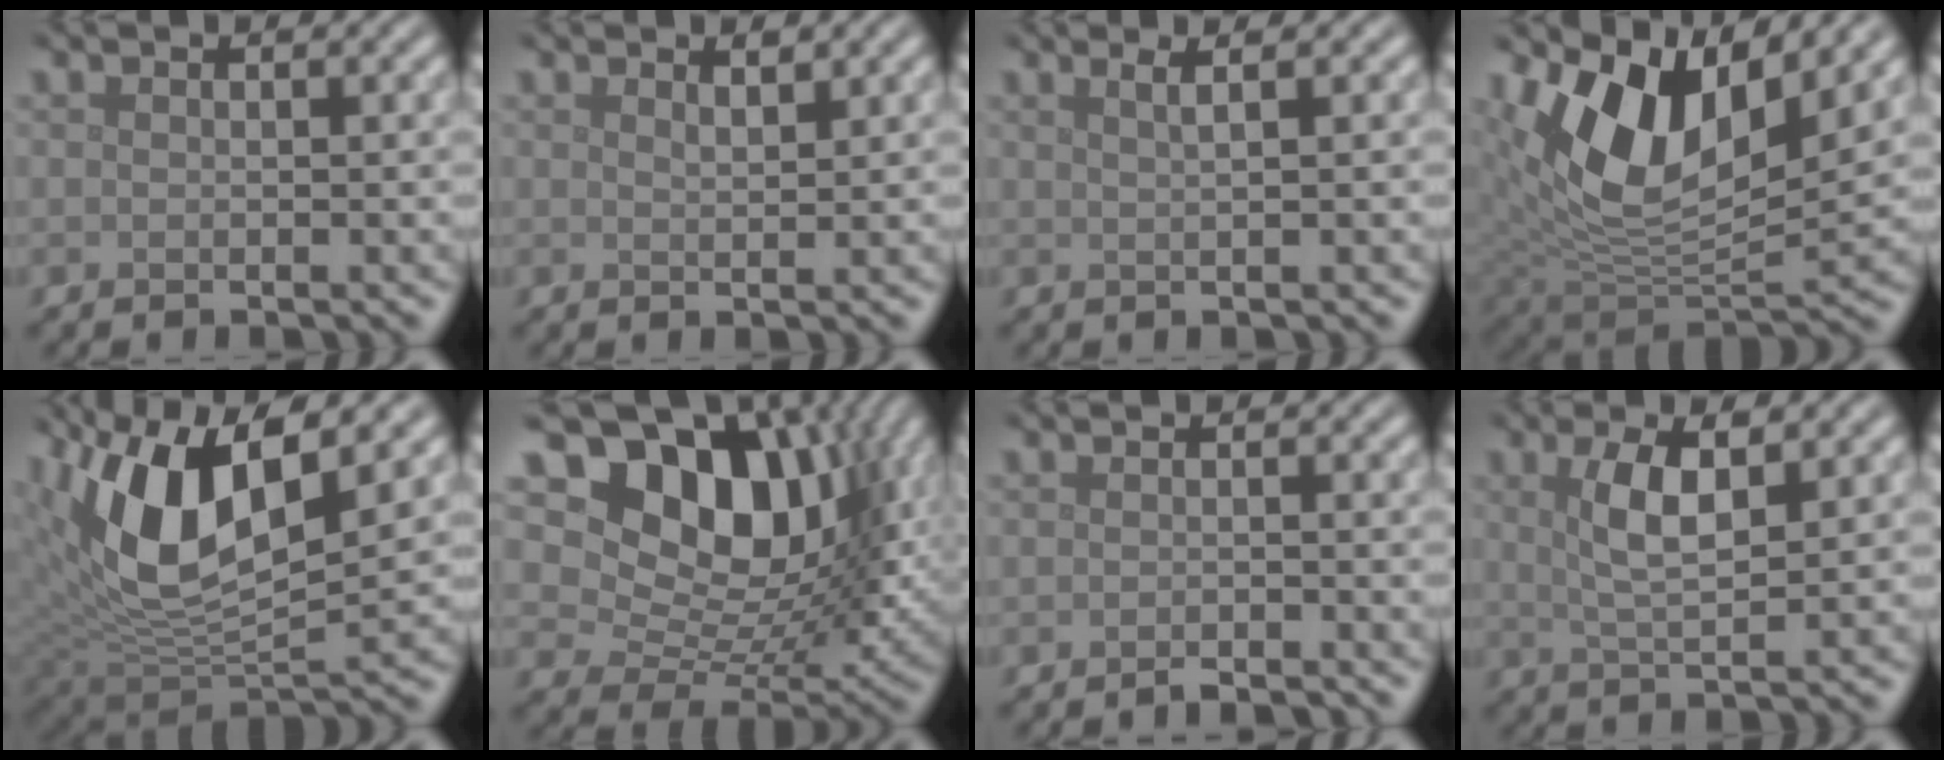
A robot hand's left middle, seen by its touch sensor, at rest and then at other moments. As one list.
[{"total": 1.2, "force": [1.0, 0.2, 0.5], "torque": [-0.008, -0.001, 0.018]}, {"total": 2.6, "force": [1.5, 1.1, 1.9], "torque": [-0.007, 0.007, -0.007]}, {"total": 10.5, "force": [4.6, 5.7, 7.6], "torque": [-0.148, -0.012, 0.084]}, {"total": 10.9, "force": [4.3, 4.8, 8.8], "torque": [-0.178, -0.003, 0.079]}, {"total": 14.5, "force": [5.7, 9.5, 9.4], "torque": [-0.147, 0.018, 0.101]}, {"total": 1.1, "force": [-1.0, 0.1, 0.4], "torque": [-0.005, -0.001, -0.019]}, {"total": 4.1, "force": [1.4, 1.3, 3.6], "torque": [-0.073, 0.002, 0.027]}]